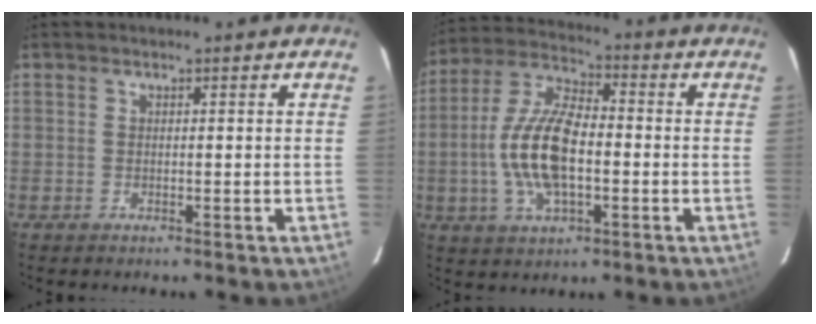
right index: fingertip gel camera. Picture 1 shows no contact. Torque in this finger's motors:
{"motor_torque": [1.38, -0.14, 0.46, 0.21]}